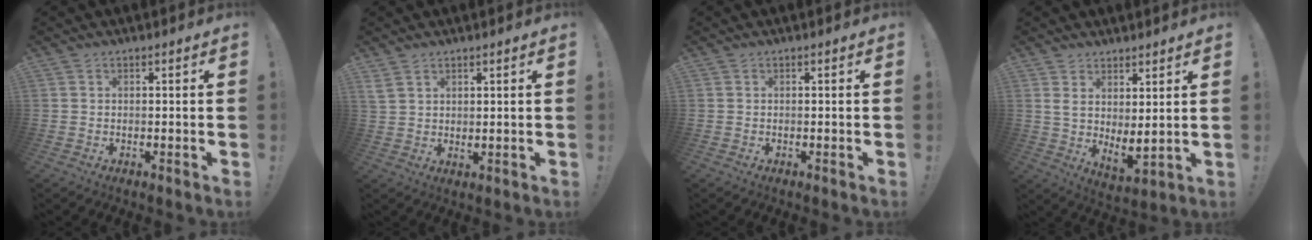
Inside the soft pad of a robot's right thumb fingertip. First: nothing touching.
{"total": 3.3, "force": [2.6, 1.1, 1.7], "torque": [-0.031, -0.015, 0.051]}
{"total": 0.0}
{"total": 5.3, "force": [3.7, 0.8, 3.6], "torque": [-0.055, -0.046, 0.068]}